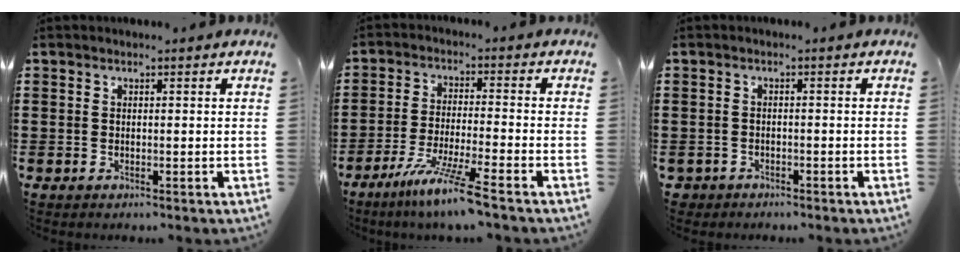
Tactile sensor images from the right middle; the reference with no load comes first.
{"total": 7.7, "force": [-6.0, -0.6, 4.8], "torque": [-0.101, -0.020, -0.114]}
{"total": 1.4, "force": [-1.3, 0.6, -0.1], "torque": [-0.005, -0.002, -0.030]}